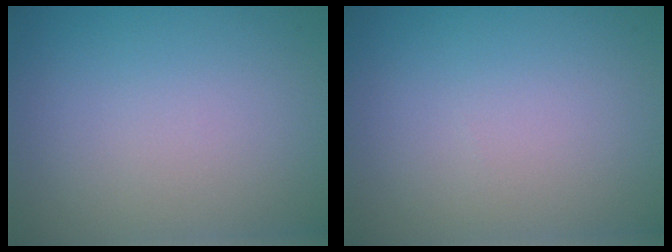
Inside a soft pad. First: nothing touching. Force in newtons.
{"total": 0.0}